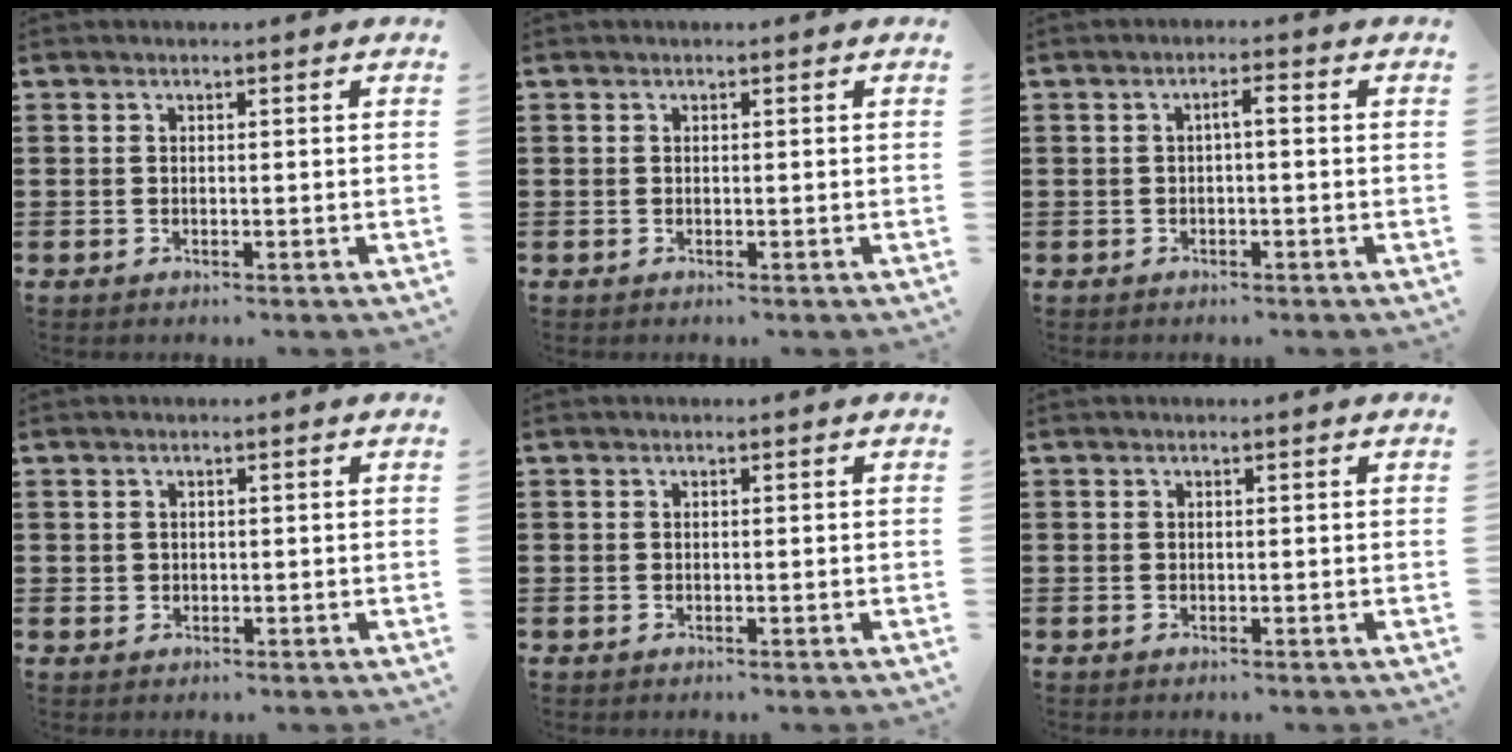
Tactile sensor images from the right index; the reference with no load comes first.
{"total": 0.0}
{"total": 1.8, "force": [-0.1, 0.3, 1.8], "torque": [-0.035, 0.004, -0.005]}
{"total": 0.7, "force": [0.2, 0.6, 0.0], "torque": [-0.002, 0.003, 0.005]}
{"total": 0.0}
{"total": 0.0}